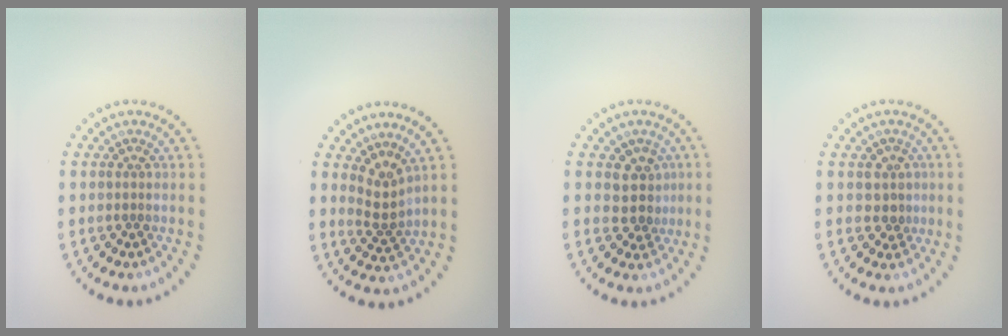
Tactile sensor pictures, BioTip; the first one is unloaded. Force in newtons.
{"total": 2.3, "press": 1.6, "slide": 1.7}
{"total": 2.7, "press": 2.2, "slide": 1.5}
{"total": 1.8, "press": 1.5, "slide": 0.9}